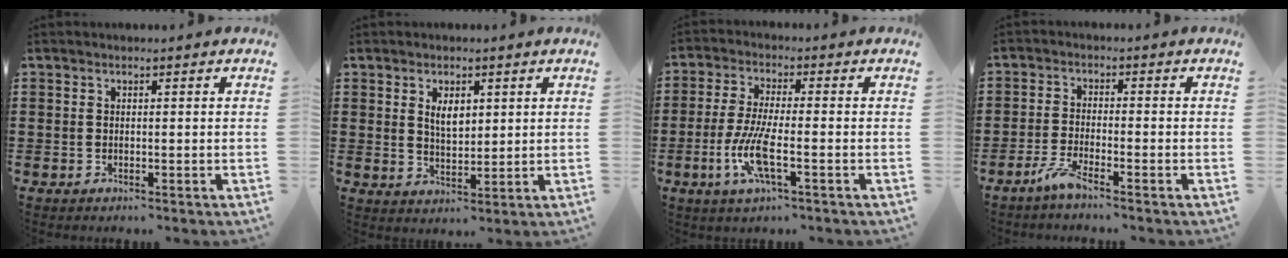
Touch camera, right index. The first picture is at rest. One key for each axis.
{"total": 3.5, "fx": 1.4, "fy": 1.7, "fz": 2.7, "tx": -0.051, "ty": 0.002, "tz": 0.023}
{"total": 7.6, "fx": -2.6, "fy": 1.7, "fz": 7.0, "tx": -0.155, "ty": -0.017, "tz": -0.053}
{"total": 3.2, "fx": -2.5, "fy": 0.0, "fz": 1.9, "tx": -0.048, "ty": -0.005, "tz": -0.050}